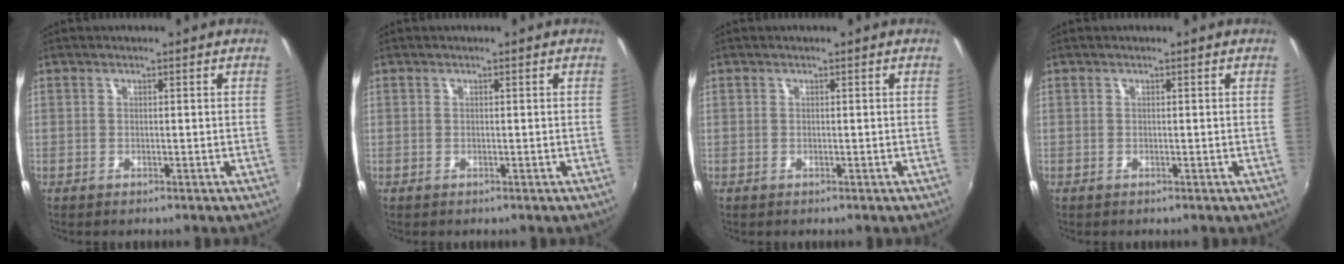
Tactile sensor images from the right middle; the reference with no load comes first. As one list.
[{"total": 0.0}, {"total": 0.0}, {"total": 0.0}]